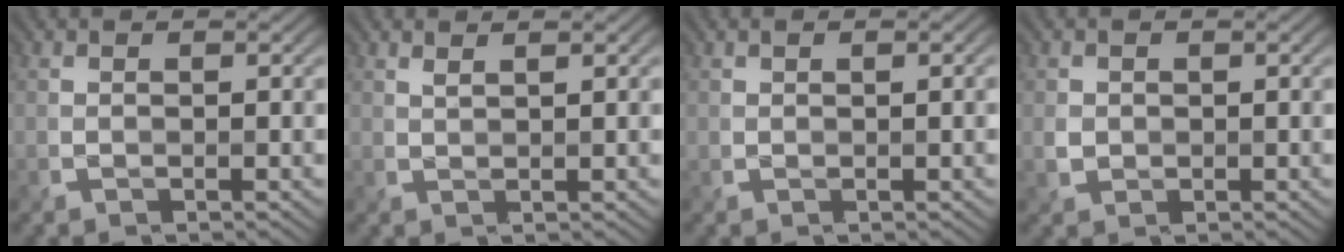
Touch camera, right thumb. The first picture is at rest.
{"total": 1.0, "force": [0.8, 0.0, 0.6], "torque": [-0.013, -0.003, 0.018]}
{"total": 1.4, "force": [0.4, 0.6, 1.2], "torque": [-0.019, 0.002, 0.007]}
{"total": 1.2, "force": [0.1, 1.2, 0.2], "torque": [-0.007, -0.006, 0.001]}